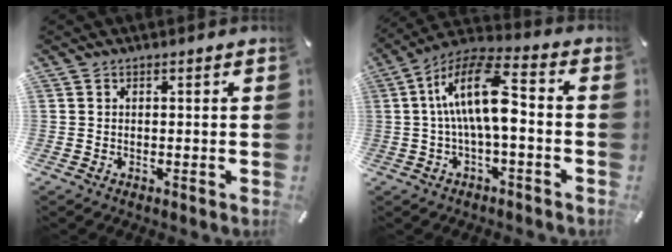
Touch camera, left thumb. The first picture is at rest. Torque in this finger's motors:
{"motor_torque": [-1.27, 2.02, 1.57, -1.14, 0.62]}